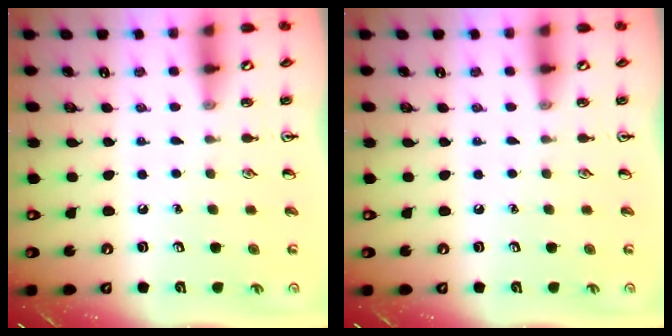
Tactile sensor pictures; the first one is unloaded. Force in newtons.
{"total": 0.0}